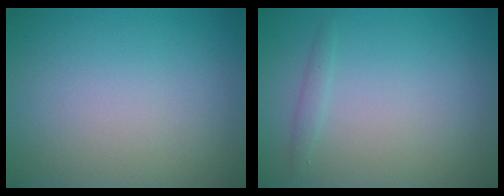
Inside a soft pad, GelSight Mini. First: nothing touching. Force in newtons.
{"total": 0.8, "press": 0.8, "slide": 0.0}